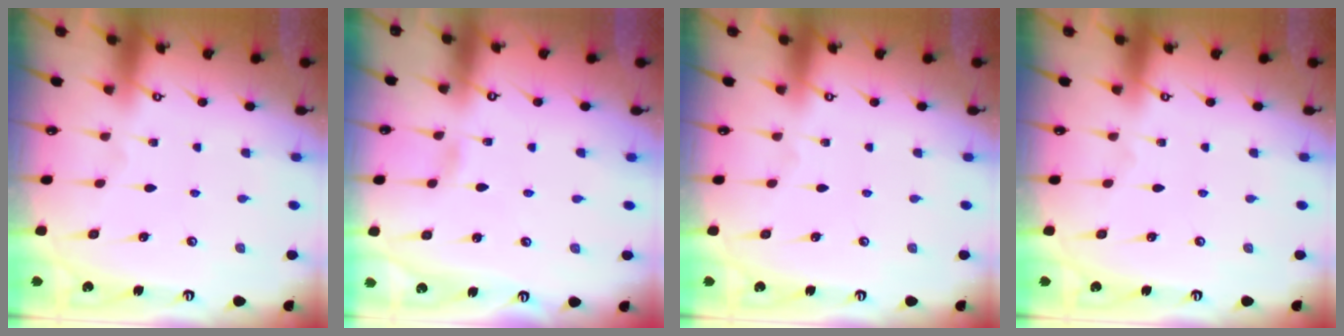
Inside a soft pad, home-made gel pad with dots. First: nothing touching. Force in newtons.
{"total": 1.2, "press": 1.2, "slide": 0.1}
{"total": 0.0}
{"total": 0.0}